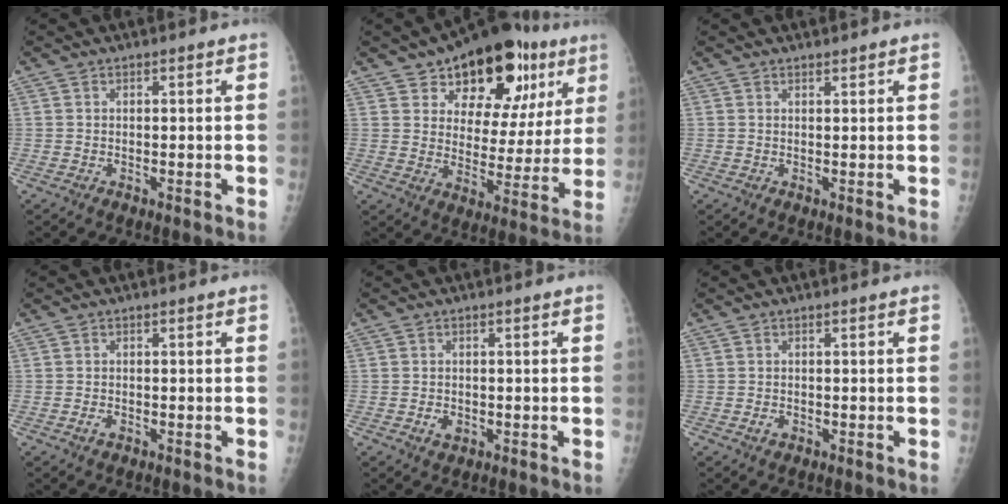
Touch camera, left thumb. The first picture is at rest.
{"total": 21.6, "force": [11.4, 12.0, 13.9], "torque": [-0.145, -0.021, 0.166]}
{"total": 0.7, "force": [0.7, 0.1, 0.2], "torque": [-0.003, -0.006, 0.012]}
{"total": 1.1, "force": [-0.5, 0.7, 0.7], "torque": [-0.013, 0.001, -0.010]}
{"total": 2.0, "force": [-0.6, 1.5, 1.2], "torque": [-0.013, 0.002, -0.005]}
{"total": 1.2, "force": [-0.4, 0.9, 0.7], "torque": [-0.009, 0.001, -0.007]}